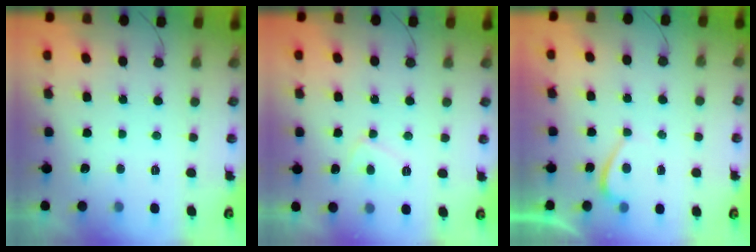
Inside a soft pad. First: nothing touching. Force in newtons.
{"total": 5.7, "press": 5.7, "slide": 0.5}
{"total": 0.7, "press": 0.5, "slide": 0.5}